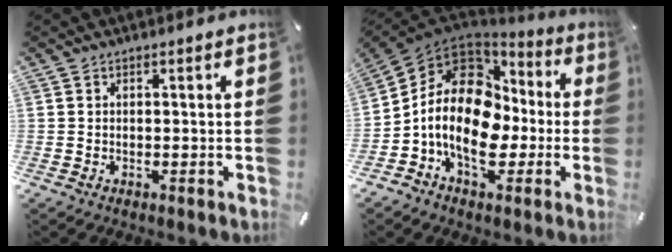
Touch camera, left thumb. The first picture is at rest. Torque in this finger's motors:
{"motor_torque": [1.40, 2.84, 1.70, 1.07, 0.32]}